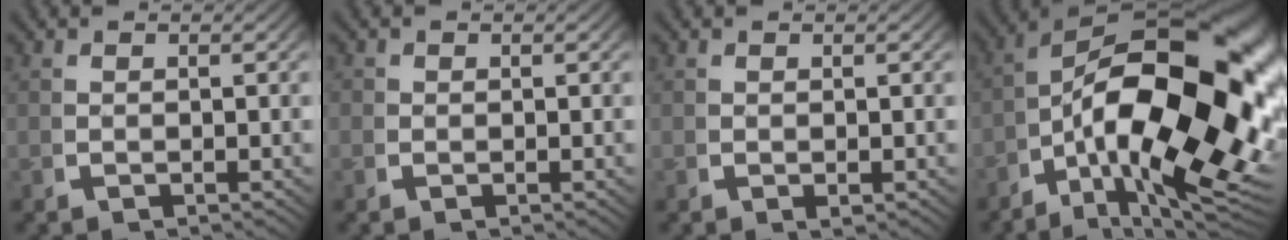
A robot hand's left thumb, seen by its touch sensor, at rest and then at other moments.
{"total": 0.8, "force": [0.0, 0.8, 0.1], "torque": [-0.004, -0.007, -0.001]}
{"total": 0.6, "force": [0.3, 0.4, 0.3], "torque": [-0.007, -0.006, 0.008]}
{"total": 25.7, "force": [-1.9, 14.7, 21.0], "torque": [-0.315, -0.067, -0.008]}